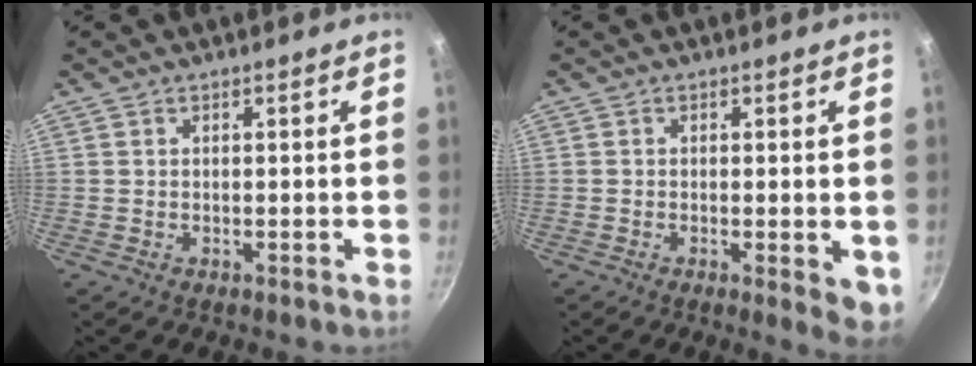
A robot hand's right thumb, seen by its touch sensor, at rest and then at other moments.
{"total": 5.0, "force": [-0.9, 1.7, 4.6], "torque": [-0.051, -0.009, -0.012]}